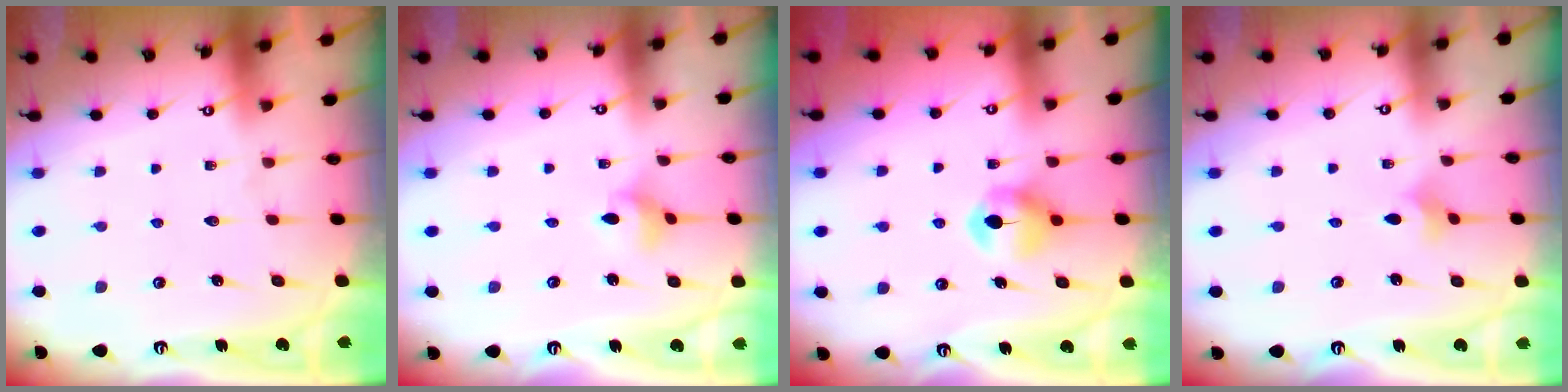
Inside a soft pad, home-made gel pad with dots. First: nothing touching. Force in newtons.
{"total": 3.1, "press": 3.1, "slide": 0.4}
{"total": 6.9, "press": 6.9, "slide": 0.3}
{"total": 2.1, "press": 2.0, "slide": 0.6}